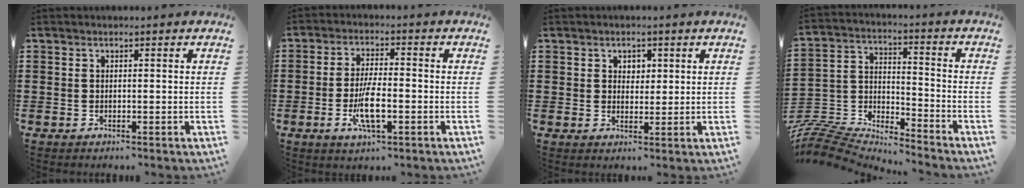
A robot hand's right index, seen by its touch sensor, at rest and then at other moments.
{"total": 6.8, "force": [-2.0, 2.0, 6.1], "torque": [-0.128, -0.008, -0.039]}
{"total": 1.5, "force": [0.5, 1.0, -0.9], "torque": [0.016, 0.007, 0.009]}
{"total": 8.0, "force": [-7.8, 1.1, 1.1], "torque": [-0.041, -0.005, -0.163]}